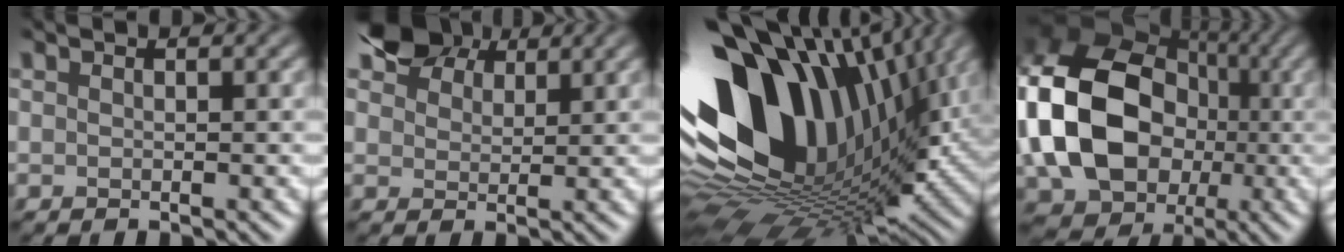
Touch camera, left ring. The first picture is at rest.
{"total": 5.0, "force": [3.5, 3.0, 2.1], "torque": [-0.046, 0.012, 0.053]}
{"total": 17.0, "force": [3.7, 10.9, 12.5], "torque": [-0.248, 0.023, 0.050]}
{"total": 14.5, "force": [-1.8, 11.4, 8.7], "torque": [-0.187, 0.002, -0.051]}